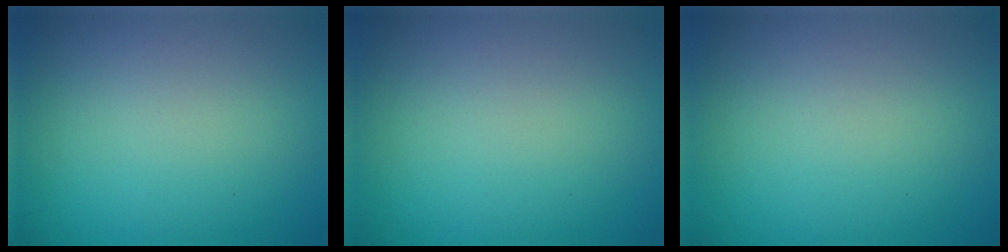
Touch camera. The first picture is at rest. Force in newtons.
{"total": 0.0}
{"total": 0.0}